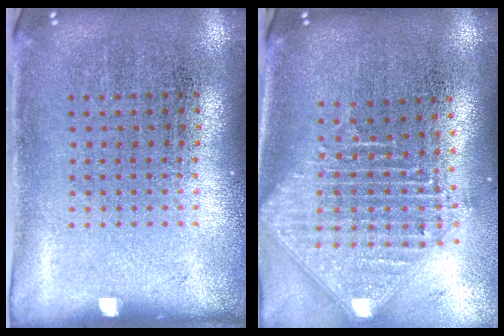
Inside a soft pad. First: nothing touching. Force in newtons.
{"total": 2.4, "press": 1.8, "slide": 1.5}